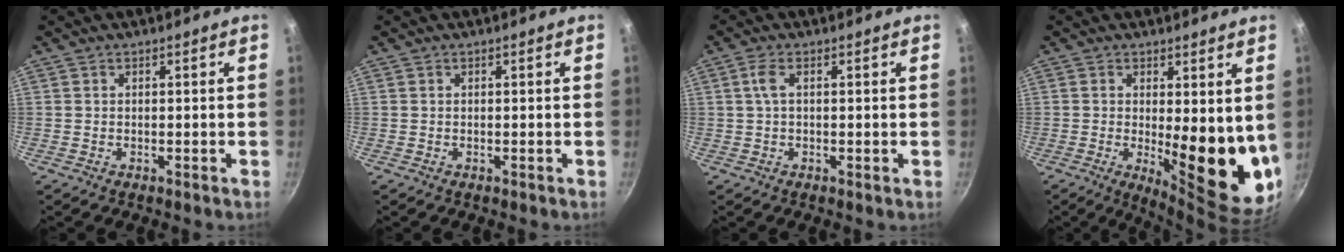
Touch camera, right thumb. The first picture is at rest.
{"total": 0.0}
{"total": 2.7, "force": [0.5, 0.9, 2.6], "torque": [-0.056, 0.005, 0.007]}
{"total": 14.1, "force": [0.2, 4.8, 13.3], "torque": [-0.152, -0.037, 0.014]}